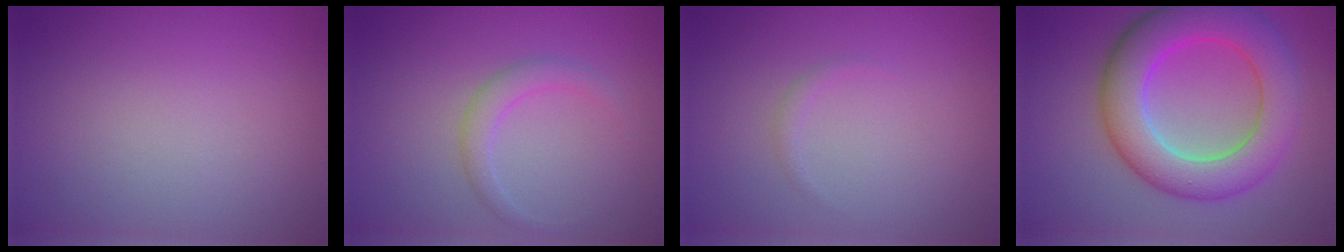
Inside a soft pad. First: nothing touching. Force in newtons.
{"total": 1.8, "press": 1.8, "slide": 0.1}
{"total": 0.6, "press": 0.6, "slide": 0.0}
{"total": 8.7, "press": 8.7, "slide": 0.2}